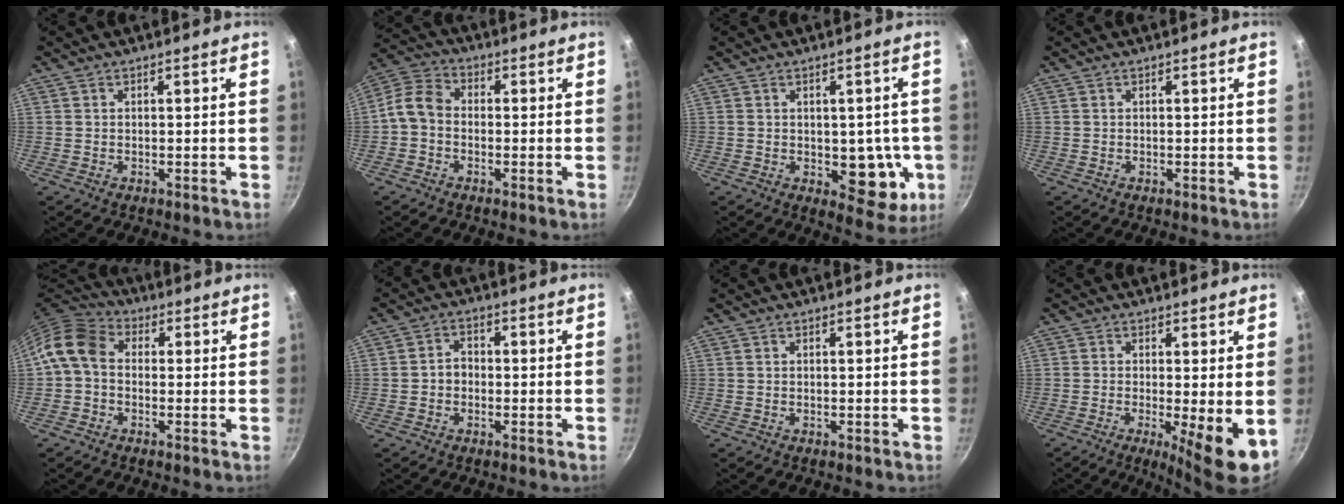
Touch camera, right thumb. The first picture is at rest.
{"total": 6.7, "force": [-1.5, 5.1, 4.1], "torque": [-0.078, 0.032, -0.049]}
{"total": 10.0, "force": [-1.5, 6.0, 7.8], "torque": [-0.040, -0.006, -0.013]}
{"total": 0.0}
{"total": 8.4, "force": [0.0, 6.5, 5.3], "torque": [-0.093, 0.026, -0.022]}
{"total": 3.3, "force": [-0.7, 2.7, 1.8], "torque": [-0.015, 0.016, -0.017]}
{"total": 0.0}
{"total": 7.9, "force": [-1.4, 1.4, 7.7], "torque": [-0.113, -0.011, -0.017]}